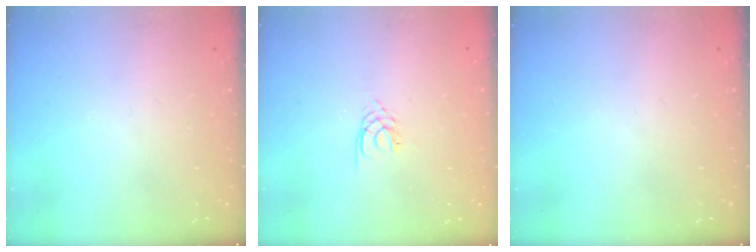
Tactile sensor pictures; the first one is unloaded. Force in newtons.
{"total": 1.6, "press": 1.6, "slide": 0.2}
{"total": 0.0}